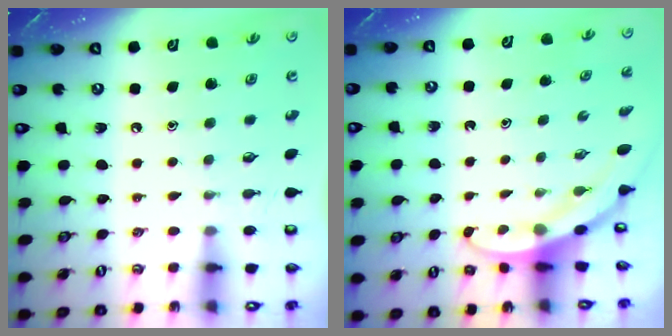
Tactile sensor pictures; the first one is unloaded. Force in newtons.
{"total": 3.0, "press": 3.0, "slide": 0.1}